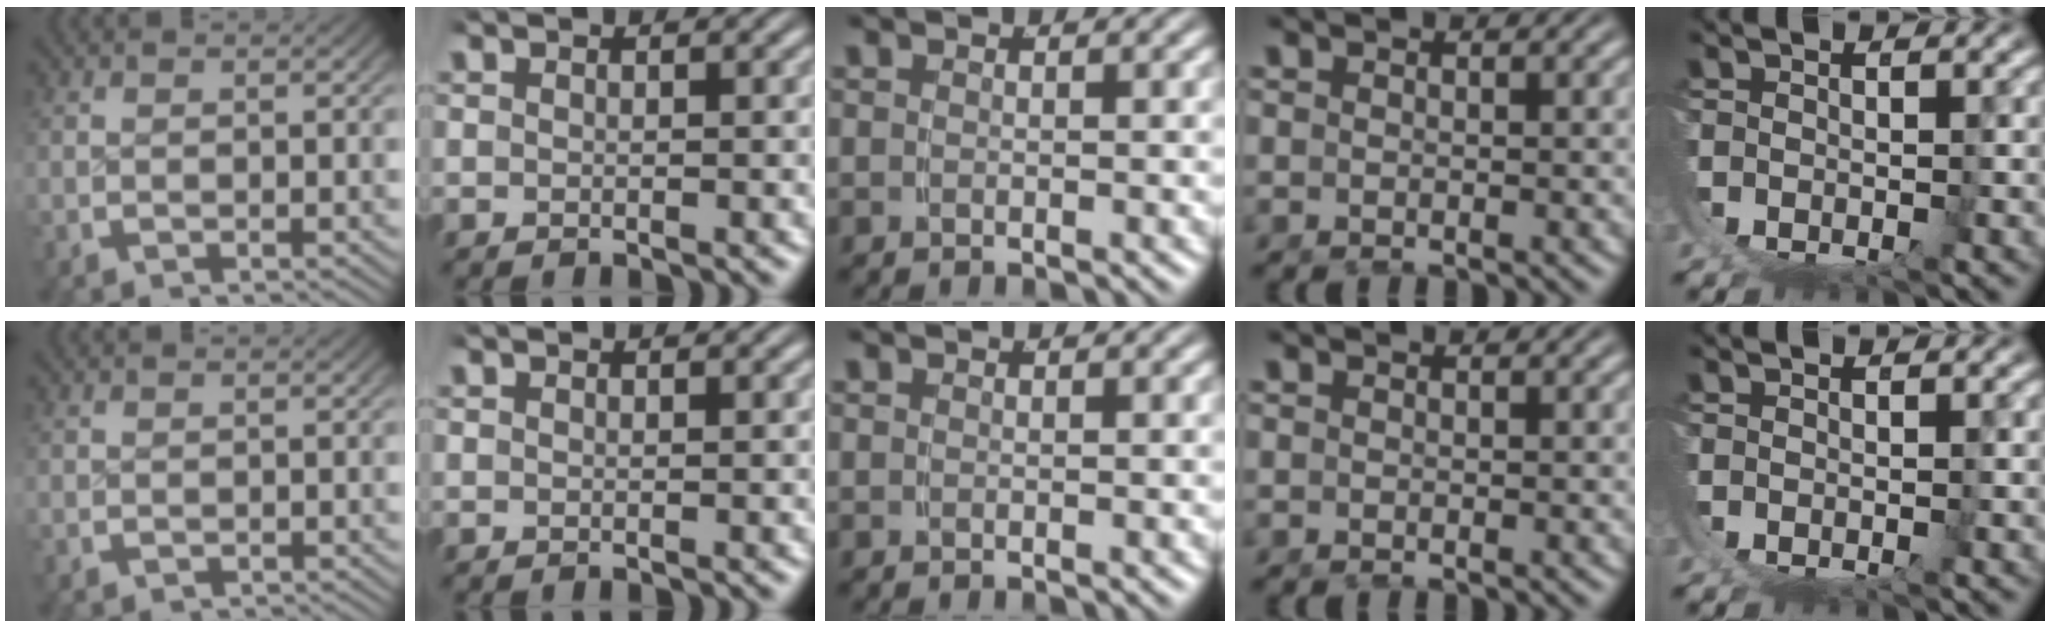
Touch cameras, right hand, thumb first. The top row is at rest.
{"thumb": {"total": 0.5, "force": [0.0, 0.0, -0.5], "torque": [0.010, 0.003, -0.001]}}